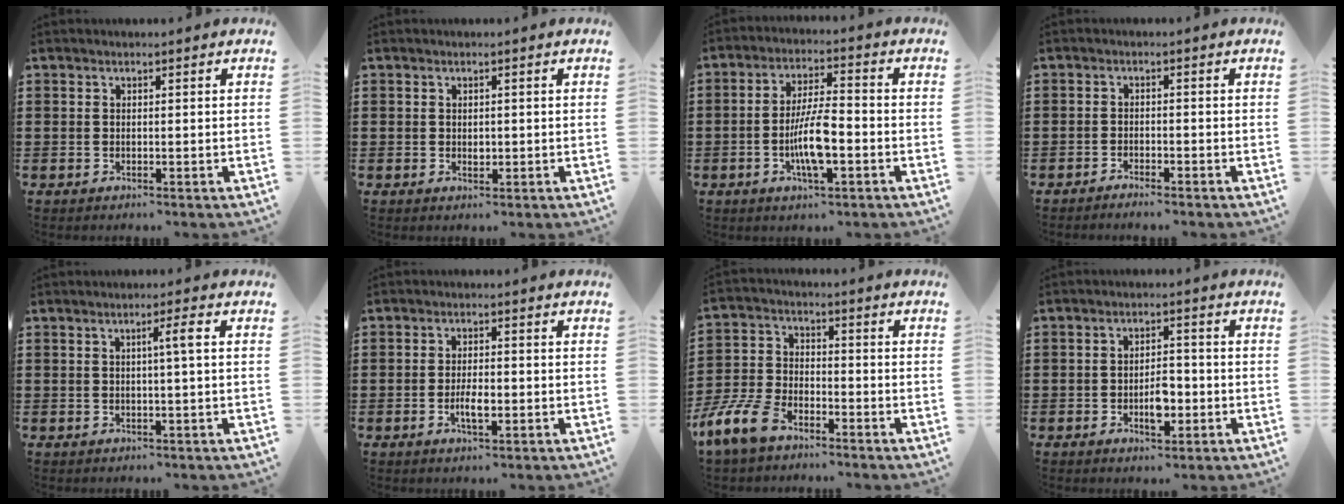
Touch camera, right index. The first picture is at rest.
{"total": 1.1, "force": [0.0, 0.7, 0.9], "torque": [-0.017, 0.004, 0.000]}
{"total": 8.2, "force": [-2.3, 2.2, 7.5], "torque": [-0.161, -0.006, -0.047]}
{"total": 1.4, "force": [-1.4, 0.0, 0.1], "torque": [-0.006, 0.003, -0.028]}
{"total": 2.7, "force": [0.4, -0.2, 2.7], "torque": [-0.041, -0.005, 0.000]}
{"total": 3.6, "force": [-1.1, 1.1, 3.3], "torque": [-0.063, 0.000, -0.021]}
{"total": 8.4, "force": [-6.3, 3.5, 4.4], "torque": [-0.123, 0.005, -0.129]}
{"total": 4.6, "force": [-1.5, 2.1, 3.8], "torque": [-0.057, 0.004, -0.027]}